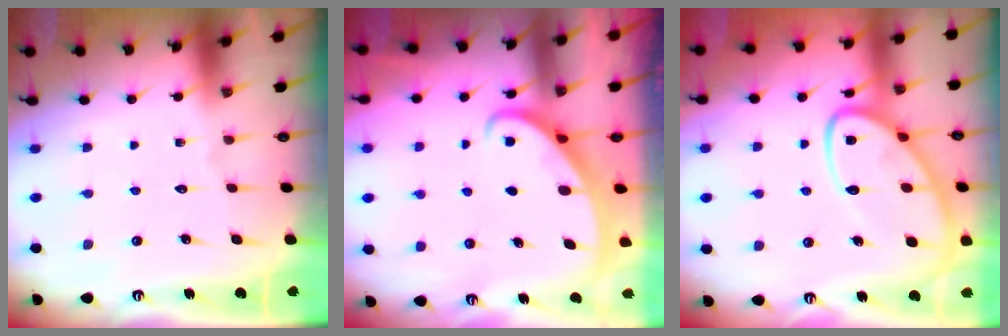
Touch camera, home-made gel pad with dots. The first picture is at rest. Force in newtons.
{"total": 2.2, "press": 2.2, "slide": 0.3}
{"total": 13.3, "press": 13.3, "slide": 1.0}